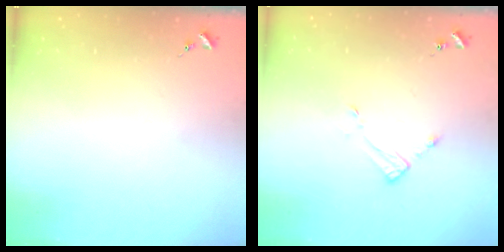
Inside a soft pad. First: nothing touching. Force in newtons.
{"total": 3.5, "press": 3.5, "slide": 0.1}